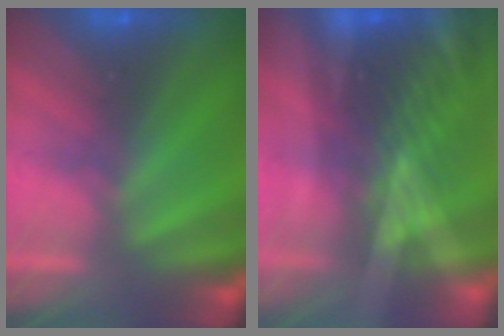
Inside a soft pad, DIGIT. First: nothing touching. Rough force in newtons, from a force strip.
{"total": 2.9}